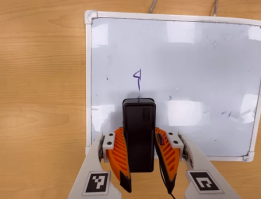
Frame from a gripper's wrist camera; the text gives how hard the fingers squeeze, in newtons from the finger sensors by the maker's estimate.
{"total": 8.0, "left": 7.0, "right": 9.0}